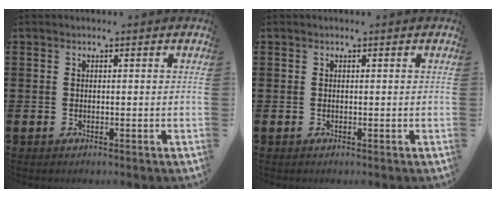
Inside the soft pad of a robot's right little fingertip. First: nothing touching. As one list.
[{"total": 0.0}]